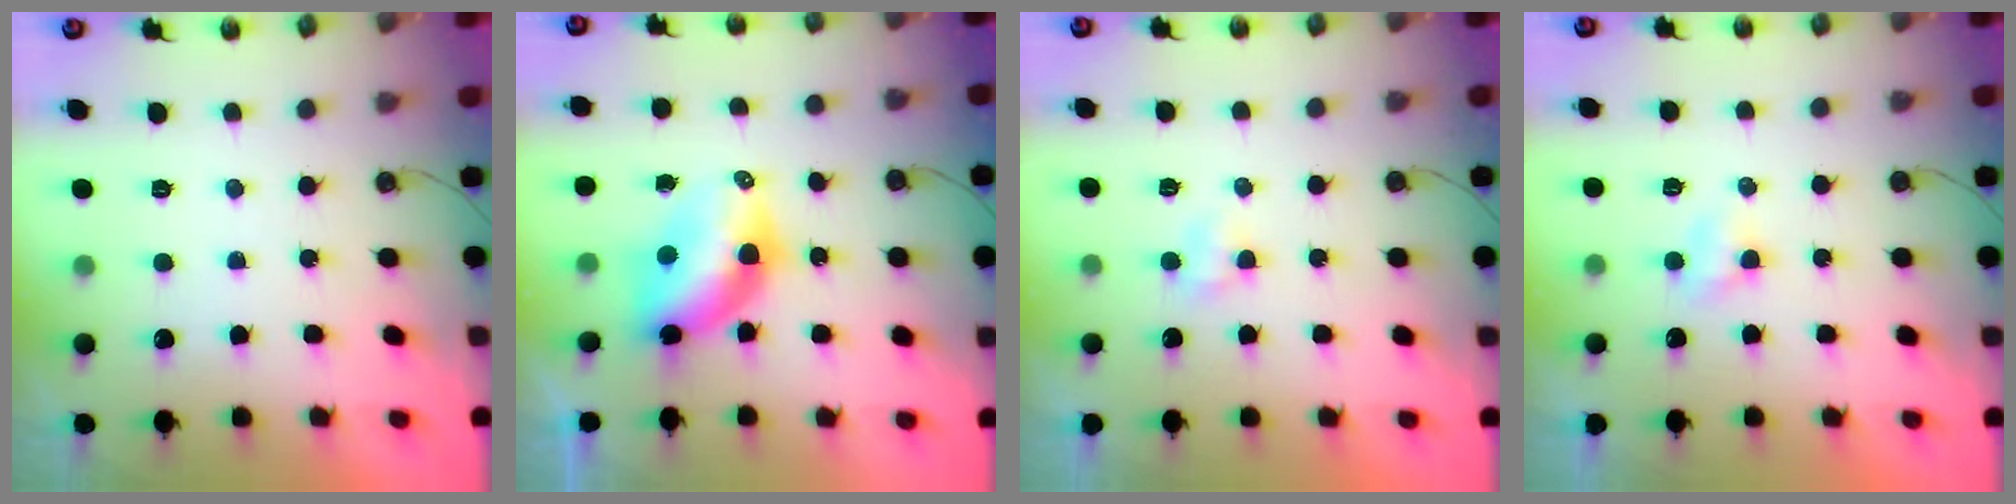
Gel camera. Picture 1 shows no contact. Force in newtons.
{"total": 7.4, "press": 7.4, "slide": 0.6}
{"total": 2.2, "press": 2.2, "slide": 0.3}
{"total": 2.7, "press": 2.6, "slide": 0.4}